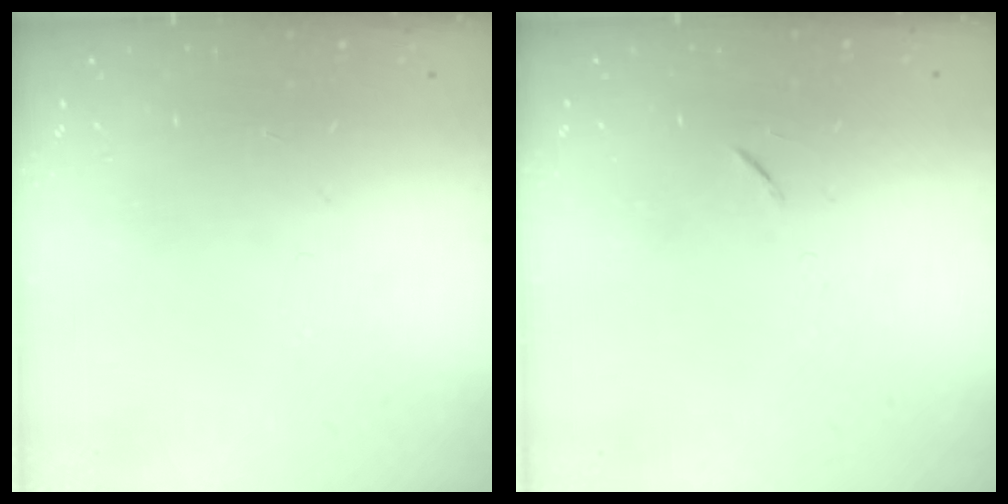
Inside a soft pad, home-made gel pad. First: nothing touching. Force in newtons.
{"total": 5.8, "press": 5.4, "slide": 2.1}